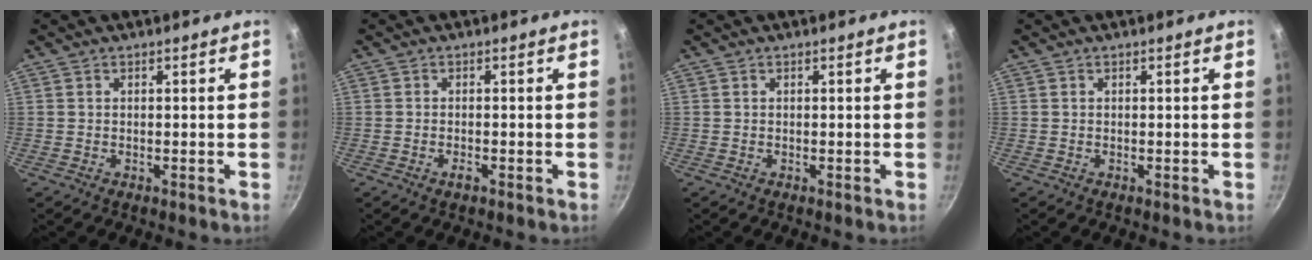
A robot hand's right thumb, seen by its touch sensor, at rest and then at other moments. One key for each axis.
{"total": 1.2, "fx": -0.7, "fy": 0.4, "fz": 0.9, "tx": -0.023, "ty": 0.003, "tz": -0.015}
{"total": 0.0}
{"total": 0.0}